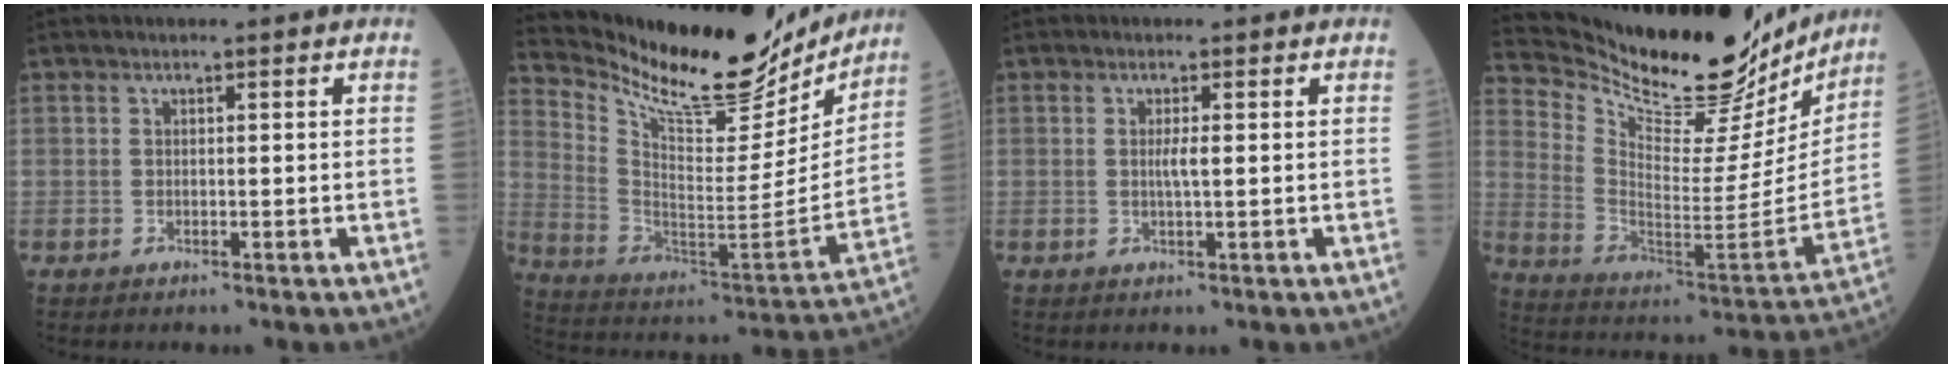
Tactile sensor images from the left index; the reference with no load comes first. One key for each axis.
{"total": 23.5, "fx": 20.8, "fy": 5.6, "fz": 9.4, "tx": -0.172, "ty": -0.043, "tz": 0.319}
{"total": 1.5, "fx": -0.2, "fy": 0.0, "fz": 1.4, "tx": -0.032, "ty": -0.004, "tz": -0.005}
{"total": 26.0, "fx": 23.2, "fy": 5.7, "fz": 10.3, "tx": -0.178, "ty": -0.057, "tz": 0.337}